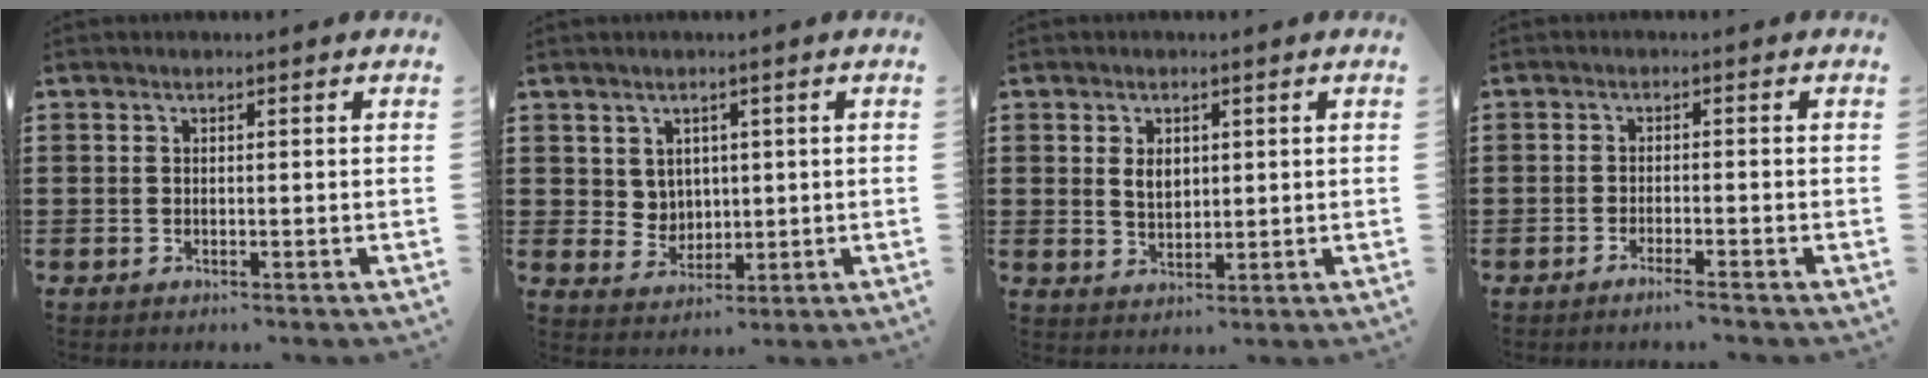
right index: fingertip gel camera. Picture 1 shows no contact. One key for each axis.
{"total": 3.8, "fx": 2.2, "fy": 3.0, "fz": 0.7, "tx": -0.021, "ty": 0.003, "tz": 0.039}
{"total": 2.9, "fx": 0.8, "fy": 1.9, "fz": 2.1, "tx": -0.038, "ty": 0.006, "tz": 0.012}
{"total": 1.7, "fx": -1.5, "fy": -0.2, "fz": 0.8, "tx": -0.013, "ty": -0.001, "tz": -0.028}